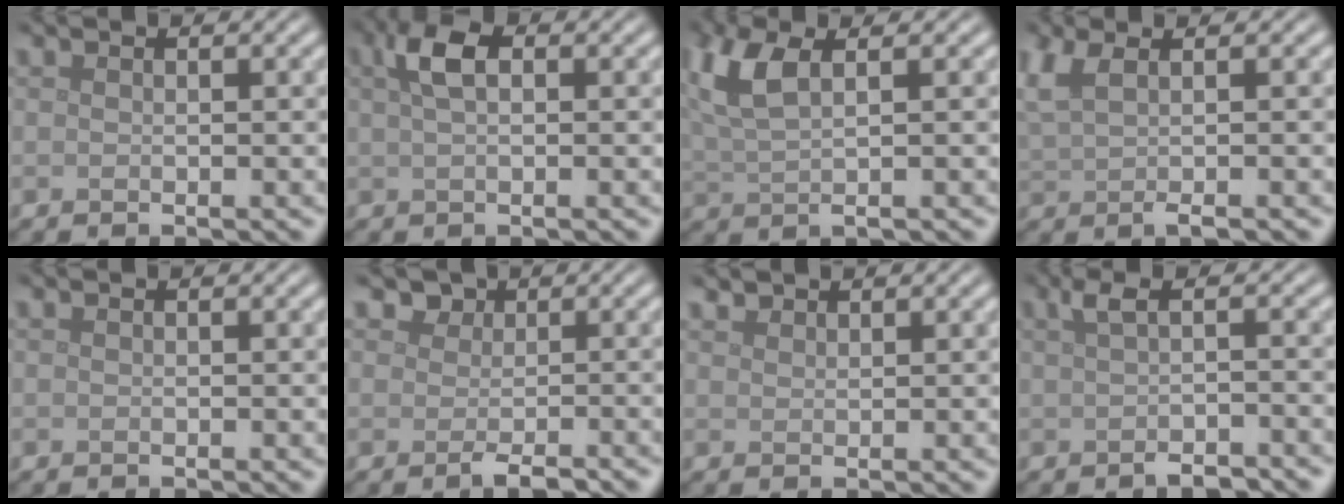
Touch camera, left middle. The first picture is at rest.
{"total": 3.0, "force": [1.0, 1.4, 2.4], "torque": [-0.048, 0.009, 0.015]}
{"total": 4.7, "force": [1.8, 1.6, 4.1], "torque": [-0.089, 0.011, 0.034]}
{"total": 3.7, "force": [1.0, 1.3, 3.3], "torque": [-0.057, 0.005, 0.017]}
{"total": 0.0}
{"total": 2.0, "force": [-0.3, 1.6, 1.2], "torque": [-0.007, -0.005, -0.008]}
{"total": 1.1, "force": [1.1, 0.3, 0.1], "torque": [-0.006, 0.003, 0.025]}
{"total": 2.7, "force": [-0.6, 0.8, 2.5], "torque": [-0.044, -0.003, -0.008]}